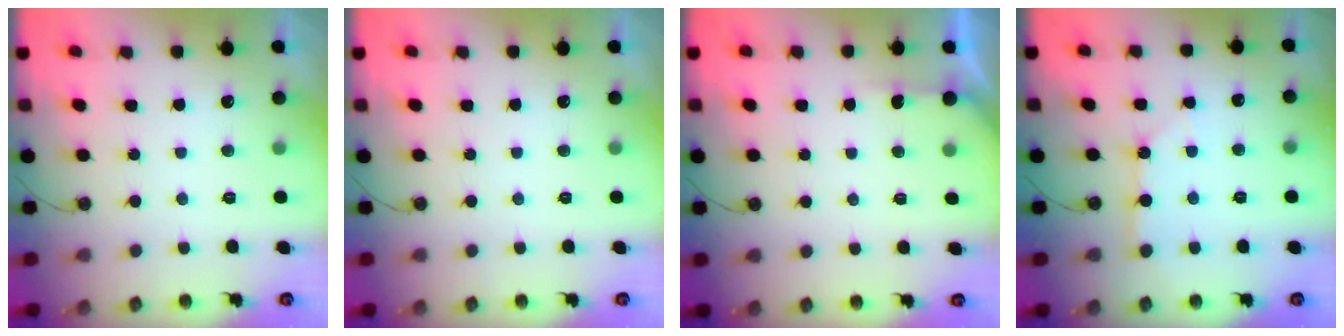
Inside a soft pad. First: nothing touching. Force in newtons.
{"total": 0.0}
{"total": 2.9, "press": 2.9, "slide": 0.4}
{"total": 2.7, "press": 2.7, "slide": 0.4}